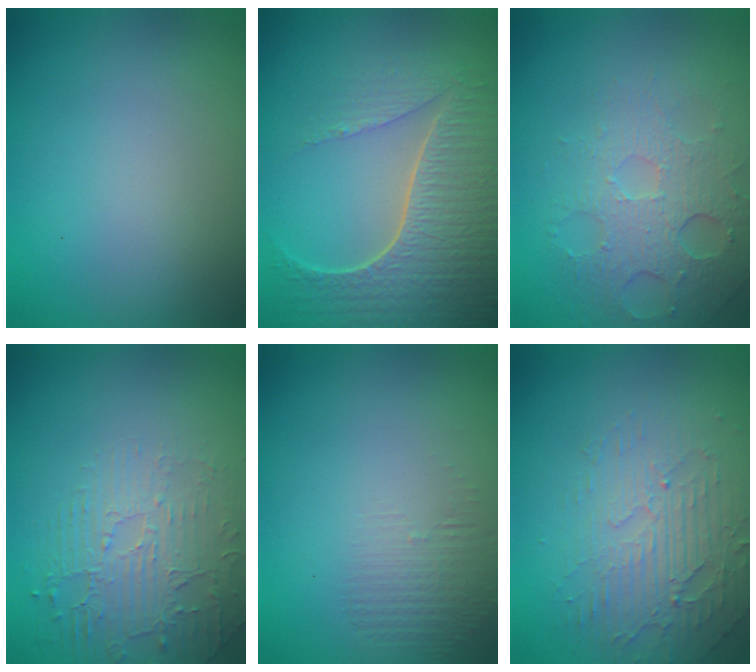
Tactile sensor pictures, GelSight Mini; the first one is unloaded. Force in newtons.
{"total": 7.3, "press": 5.5, "slide": 4.8}
{"total": 4.0, "press": 3.6, "slide": 1.7}
{"total": 2.6, "press": 2.1, "slide": 1.5}
{"total": 1.2, "press": 0.1, "slide": 1.2}
{"total": 3.8, "press": 3.4, "slide": 1.8}